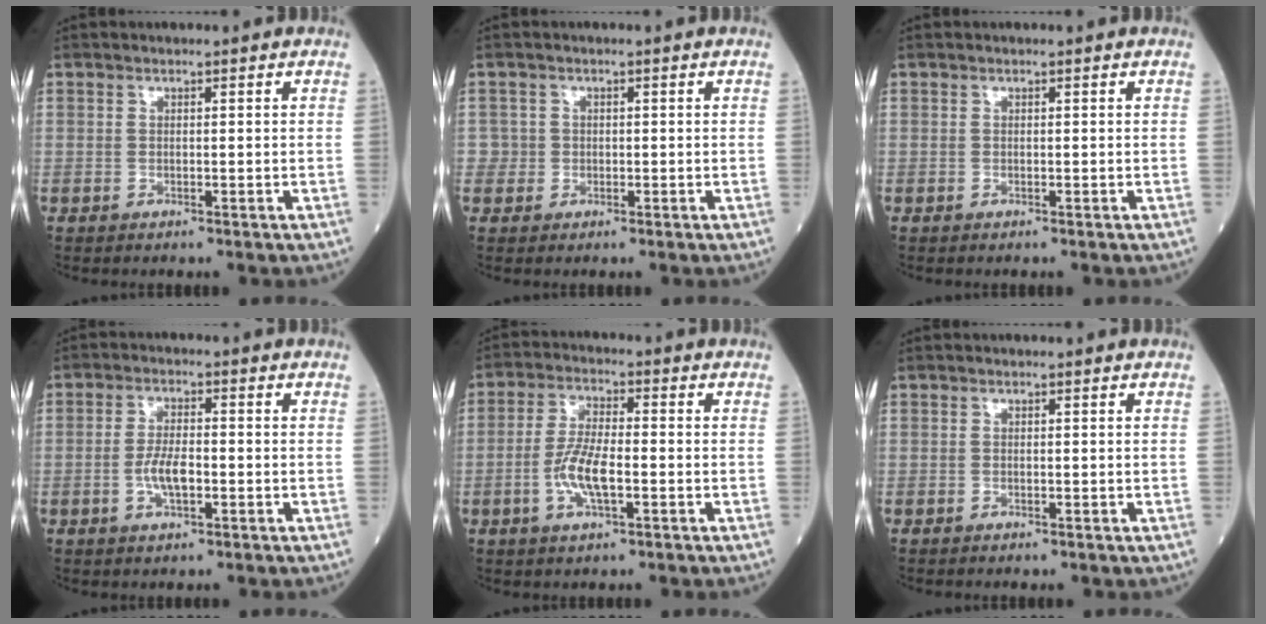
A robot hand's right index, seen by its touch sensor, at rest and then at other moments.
{"total": 1.7, "force": [-0.2, 1.7, -0.3], "torque": [0.018, 0.008, -0.008]}
{"total": 0.0}
{"total": 4.5, "force": [-1.2, 1.4, 4.1], "torque": [-0.085, 0.001, -0.022]}
{"total": 7.0, "force": [-1.9, 1.8, 6.5], "torque": [-0.137, 0.001, -0.038]}
{"total": 0.0}